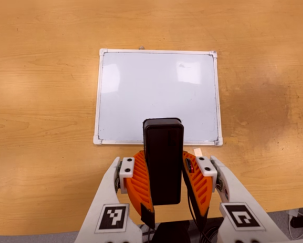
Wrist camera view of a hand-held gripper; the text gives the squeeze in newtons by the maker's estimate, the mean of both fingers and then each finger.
{"total": 5.6, "left": 5.0, "right": 6.1}